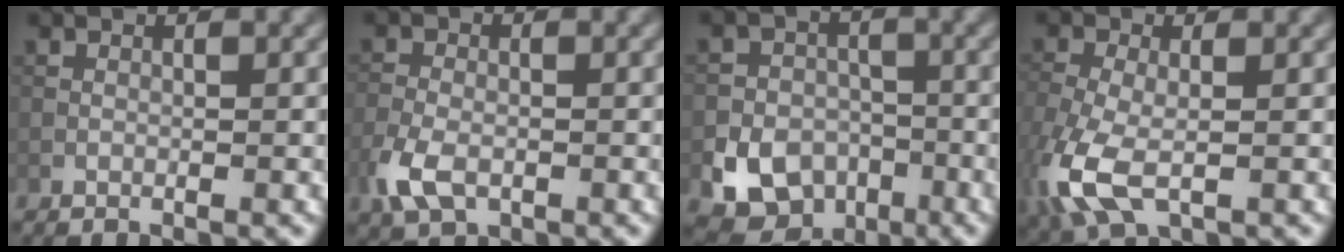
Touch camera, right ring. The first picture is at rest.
{"total": 3.8, "force": [-1.7, 2.2, 2.5], "torque": [-0.061, -0.009, -0.038]}
{"total": 8.3, "force": [-4.1, 6.7, 2.8], "torque": [-0.029, -0.021, -0.085]}
{"total": 7.1, "force": [-2.7, 3.7, 5.5], "torque": [-0.152, -0.018, -0.059]}